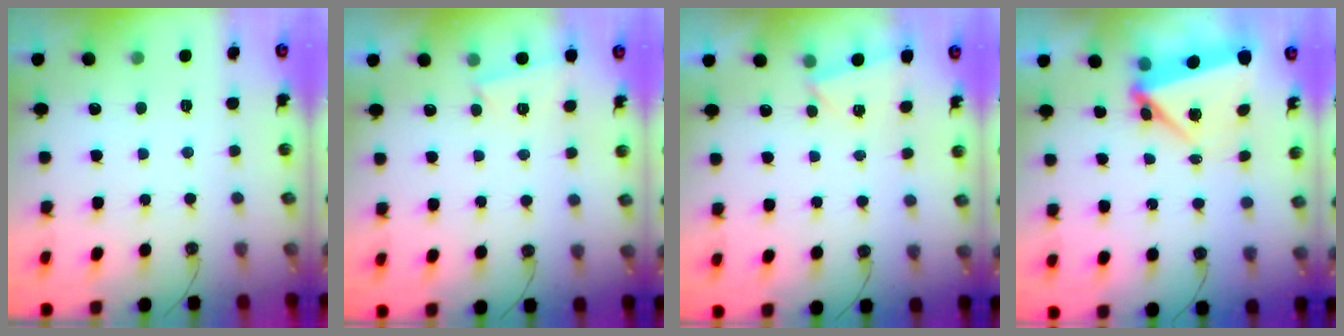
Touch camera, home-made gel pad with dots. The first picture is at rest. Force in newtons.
{"total": 2.1, "press": 2.1, "slide": 0.5}
{"total": 2.3, "press": 1.3, "slide": 1.9}
{"total": 5.3, "press": 5.0, "slide": 1.6}